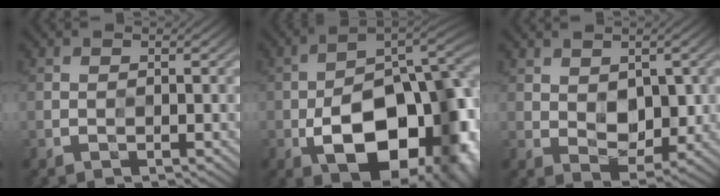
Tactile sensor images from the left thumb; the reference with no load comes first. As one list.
[{"total": 17.0, "force": [-6.1, 9.3, 12.9], "torque": [-0.179, -0.014, -0.084]}, {"total": 3.7, "force": [1.4, 2.4, 2.4], "torque": [-0.051, -0.001, 0.028]}]